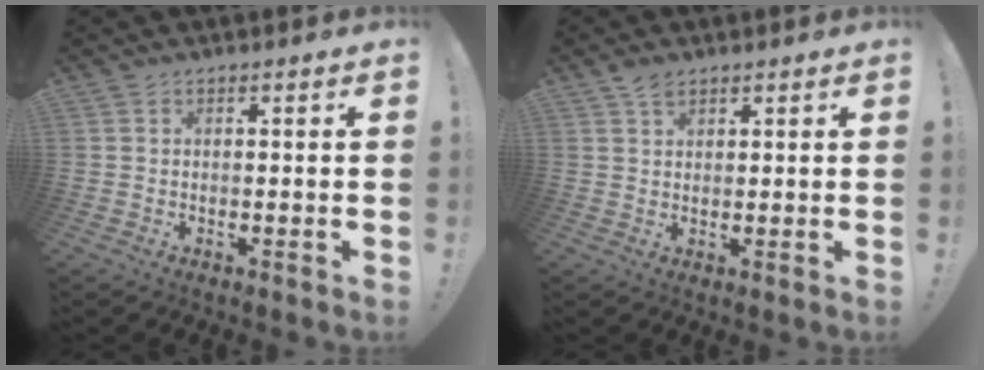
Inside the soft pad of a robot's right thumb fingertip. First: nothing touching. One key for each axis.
{"total": 3.0, "fx": 2.2, "fy": 1.4, "fz": 1.4, "tx": -0.015, "ty": -0.011, "tz": 0.039}